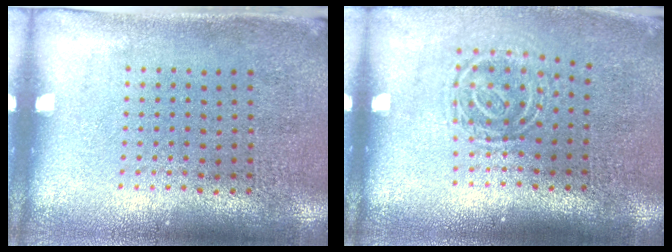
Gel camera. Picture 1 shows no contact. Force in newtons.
{"total": 1.7, "press": 1.2, "slide": 1.3}